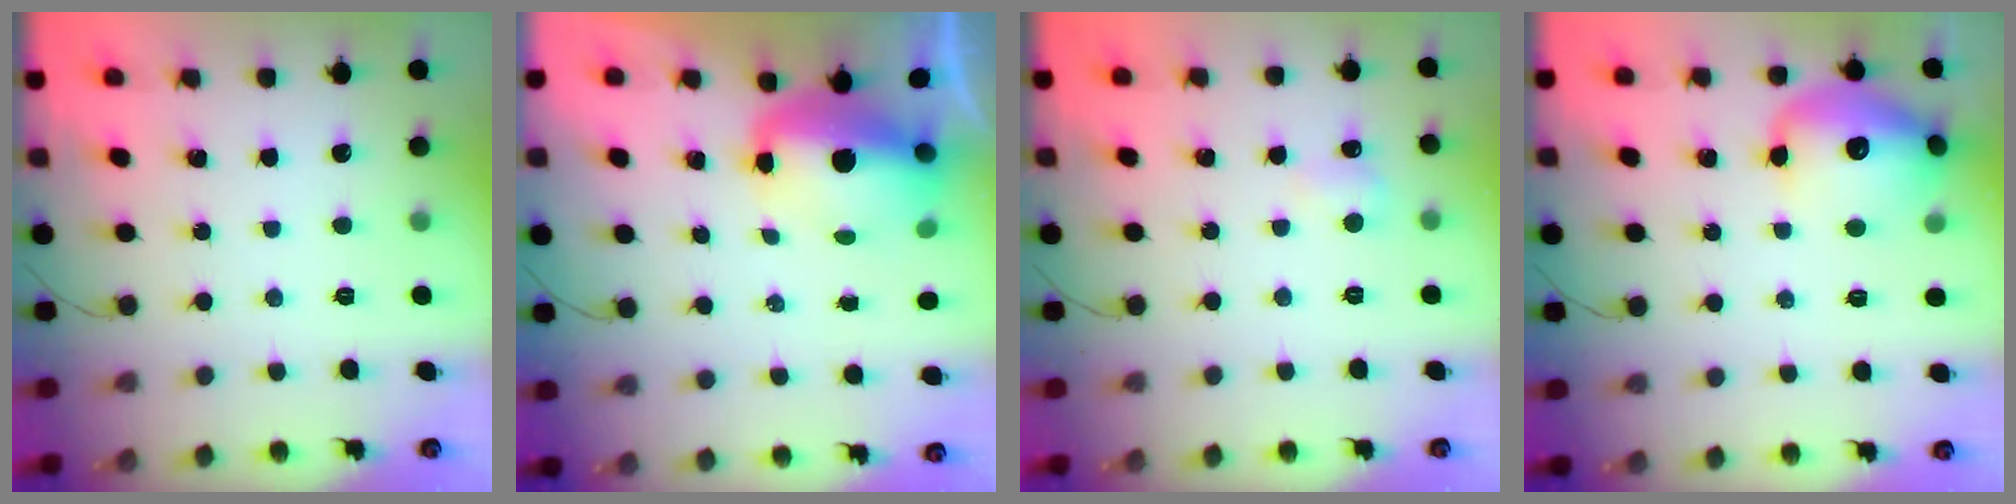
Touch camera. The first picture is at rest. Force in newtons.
{"total": 11.4, "press": 11.2, "slide": 2.3}
{"total": 5.9, "press": 5.7, "slide": 1.7}
{"total": 14.9, "press": 14.8, "slide": 1.4}